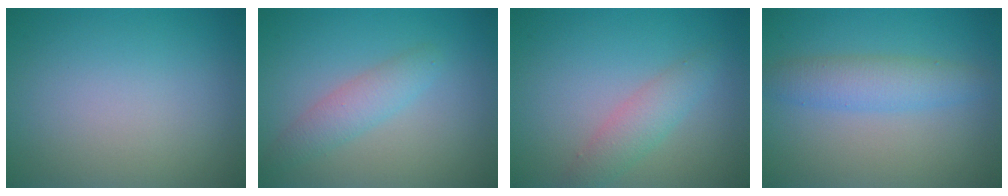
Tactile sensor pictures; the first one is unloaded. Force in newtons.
{"total": 2.5, "press": 2.5, "slide": 0.0}
{"total": 2.5, "press": 2.5, "slide": 0.1}
{"total": 3.3, "press": 3.3, "slide": 0.1}